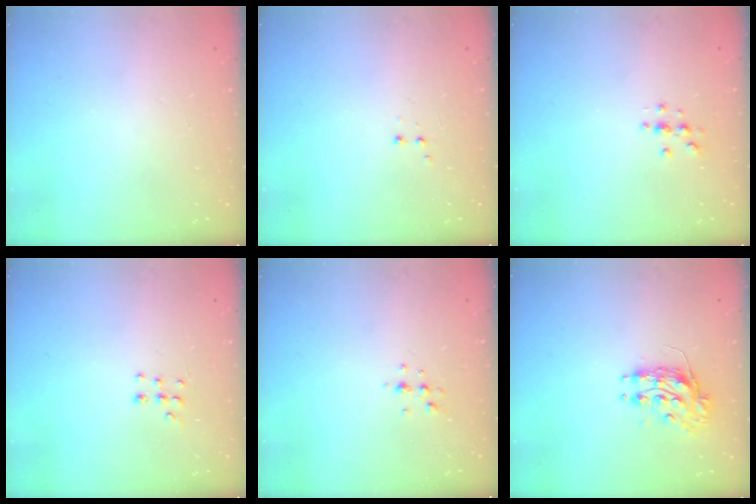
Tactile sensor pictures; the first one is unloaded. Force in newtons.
{"total": 2.8, "press": 2.8, "slide": 0.6}
{"total": 3.0, "press": 3.0, "slide": 0.4}
{"total": 5.9, "press": 5.8, "slide": 0.7}
{"total": 4.1, "press": 3.7, "slide": 1.8}
{"total": 8.3, "press": 8.3, "slide": 0.2}